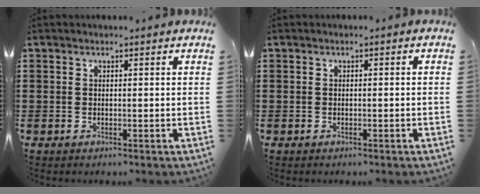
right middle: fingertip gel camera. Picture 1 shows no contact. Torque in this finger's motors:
{"motor_torque": [0.06, 0.07, 0.00, 0.00]}